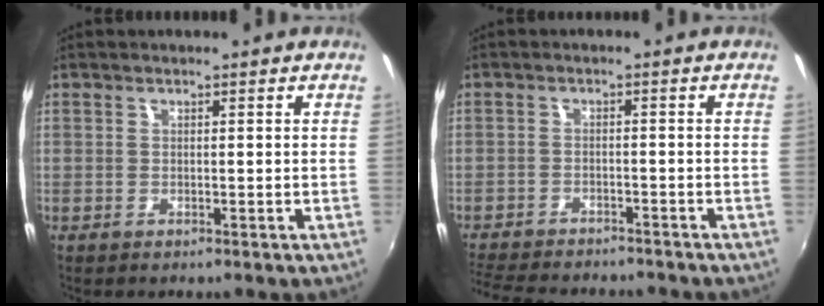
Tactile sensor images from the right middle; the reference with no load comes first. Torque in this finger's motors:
{"motor_torque": [1.12, -1.02, 0.10, 0.05]}